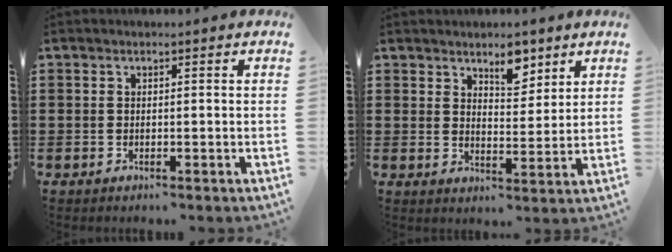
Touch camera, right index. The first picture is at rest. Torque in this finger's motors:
{"motor_torque": [0.05, 0.09, 0.30, 0.06]}